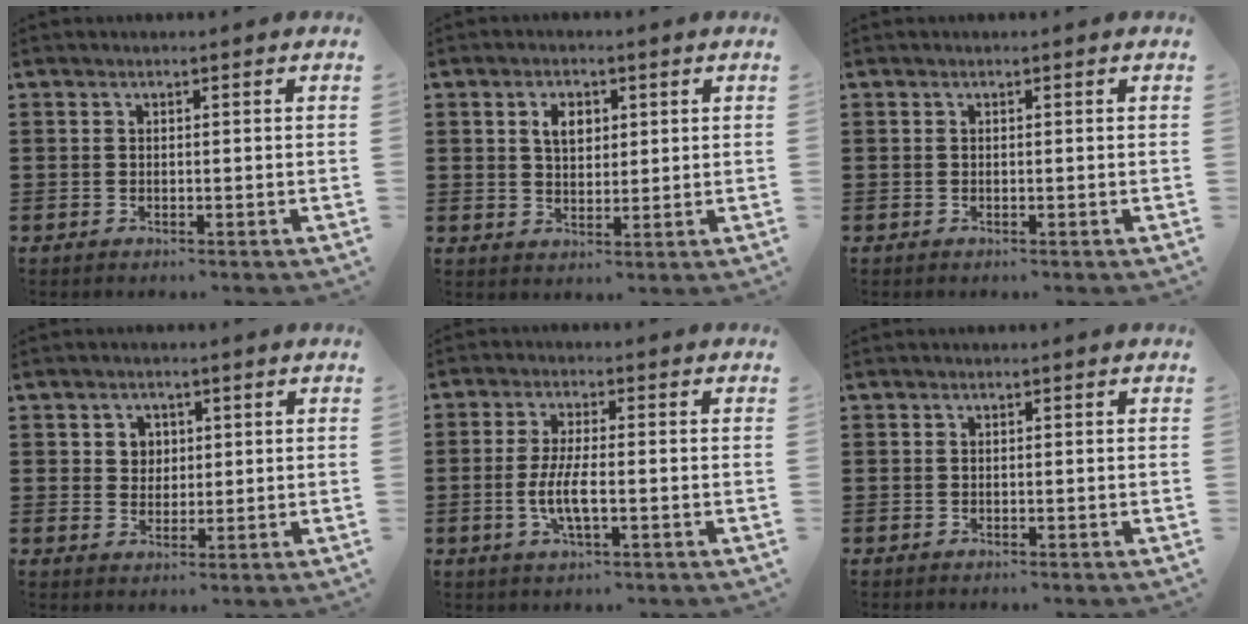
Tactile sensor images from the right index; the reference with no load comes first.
{"total": 3.6, "force": [1.2, 2.4, 2.4], "torque": [-0.048, 0.008, 0.018]}
{"total": 0.0}
{"total": 2.7, "force": [1.0, 2.5, 0.6], "torque": [-0.021, 0.011, 0.017]}
{"total": 5.4, "force": [-1.4, 1.4, 5.1], "torque": [-0.113, -0.005, -0.033]}
{"total": 0.0}